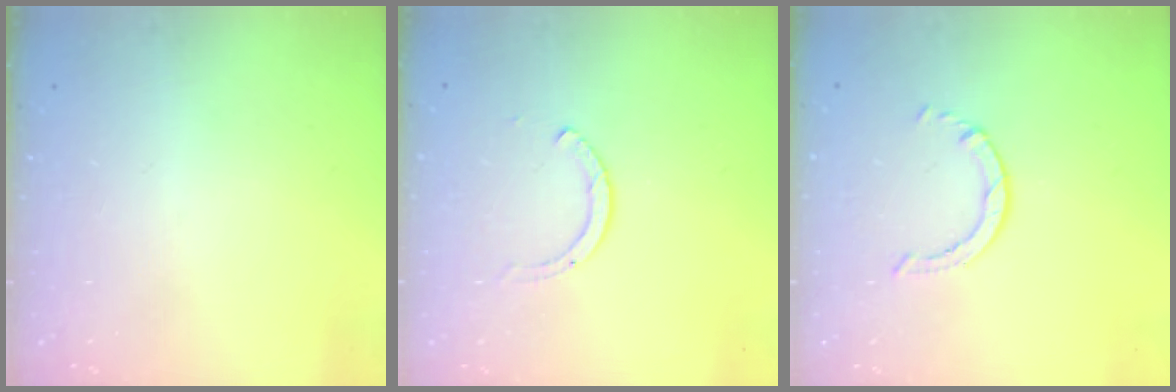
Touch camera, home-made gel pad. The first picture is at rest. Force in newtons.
{"total": 2.0, "press": 1.9, "slide": 0.3}
{"total": 0.8, "press": 0.7, "slide": 0.2}